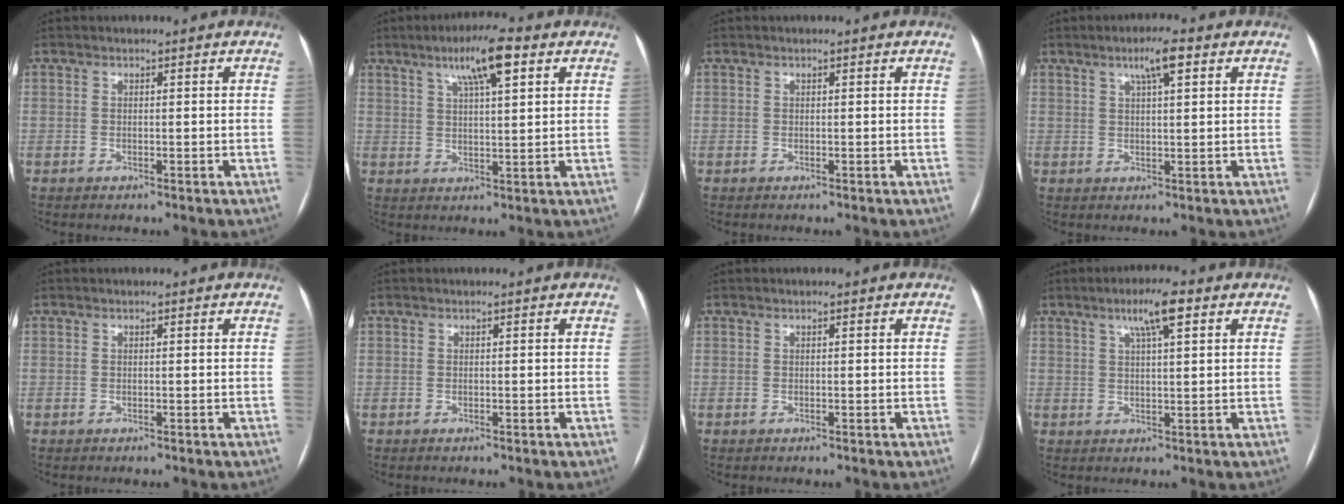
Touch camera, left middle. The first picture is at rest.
{"total": 8.3, "force": [4.3, 1.1, 6.9], "torque": [-0.123, 0.016, 0.070]}
{"total": 0.0}
{"total": 4.5, "force": [2.3, 0.5, 3.9], "torque": [-0.068, 0.009, 0.039]}
{"total": 0.0}
{"total": 0.0}
{"total": 0.0}
{"total": 5.8, "force": [3.1, 0.6, 4.9], "torque": [-0.087, 0.012, 0.051]}